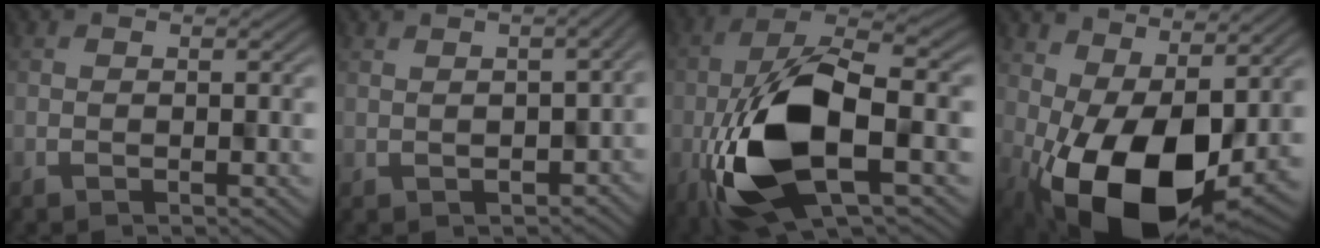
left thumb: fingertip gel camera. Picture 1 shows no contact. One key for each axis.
{"total": 4.0, "fx": -1.1, "fy": 1.9, "fz": 3.4, "tx": -0.042, "ty": -0.016, "tz": -0.001}
{"total": 15.2, "fx": -3.2, "fy": 7.6, "fz": 12.8, "tx": -0.270, "ty": -0.027, "tz": -0.063}
{"total": 13.7, "fx": -1.2, "fy": 7.4, "fz": 11.5, "tx": -0.221, "ty": -0.029, "tz": -0.008}